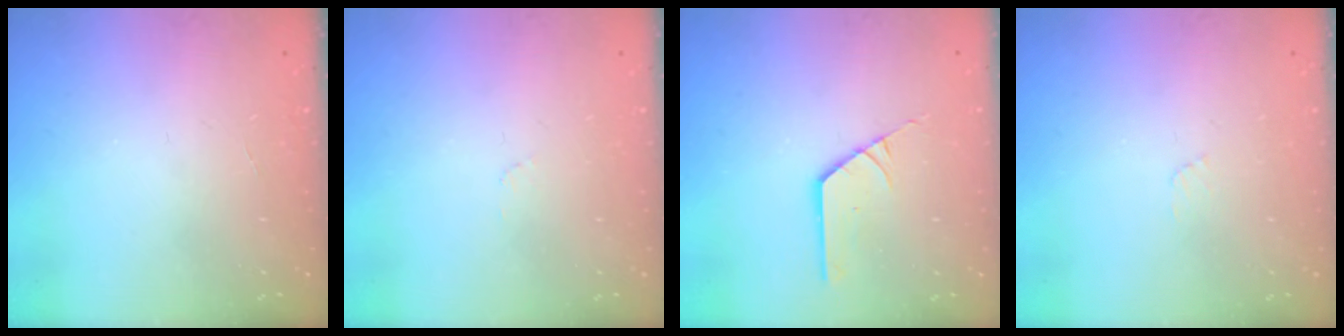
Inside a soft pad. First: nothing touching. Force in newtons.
{"total": 2.5, "press": 2.4, "slide": 0.3}
{"total": 2.2, "press": 2.2, "slide": 0.1}
{"total": 2.7, "press": 2.7, "slide": 0.2}